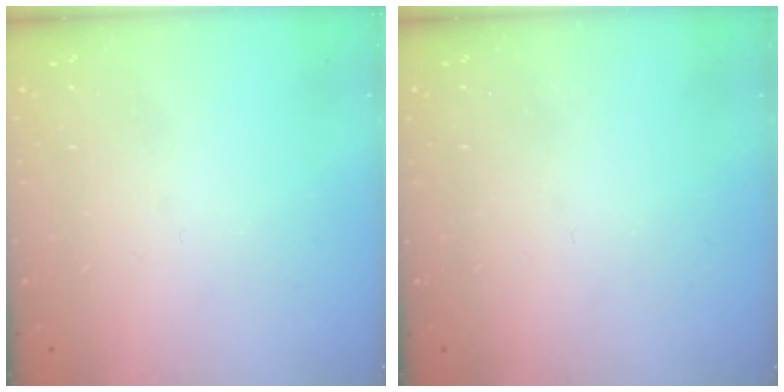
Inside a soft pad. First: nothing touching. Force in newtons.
{"total": 0.0}